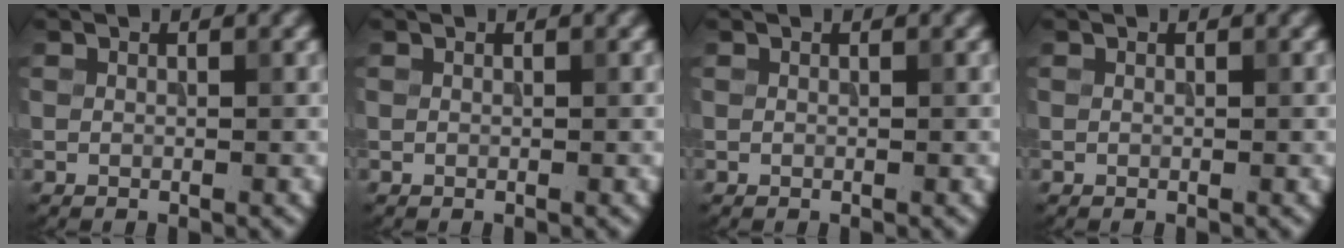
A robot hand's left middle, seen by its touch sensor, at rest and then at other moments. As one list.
[{"total": 0.0}, {"total": 0.0}, {"total": 0.0}]